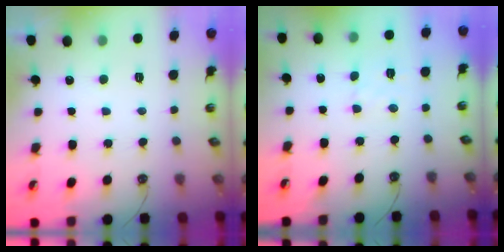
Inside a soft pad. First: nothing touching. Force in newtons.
{"total": 3.0, "press": 3.0, "slide": 0.4}